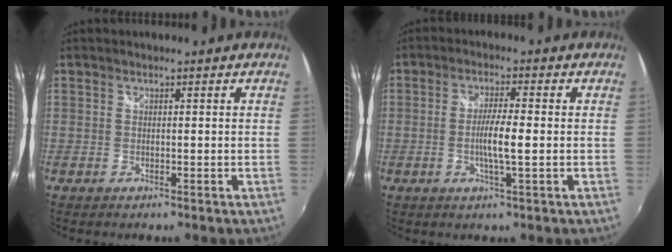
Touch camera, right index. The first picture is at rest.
{"total": 4.9, "force": [-0.9, 0.1, 4.8], "torque": [-0.089, -0.002, -0.018]}